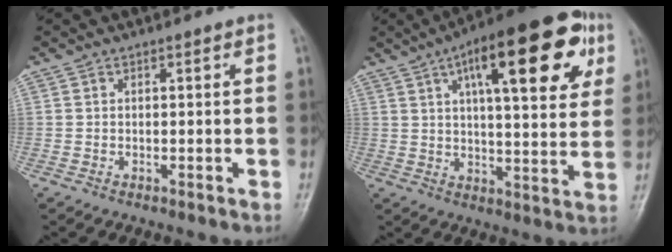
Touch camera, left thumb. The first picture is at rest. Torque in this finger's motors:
{"motor_torque": [0.88, 0.51, 2.03, -0.75, 0.17]}